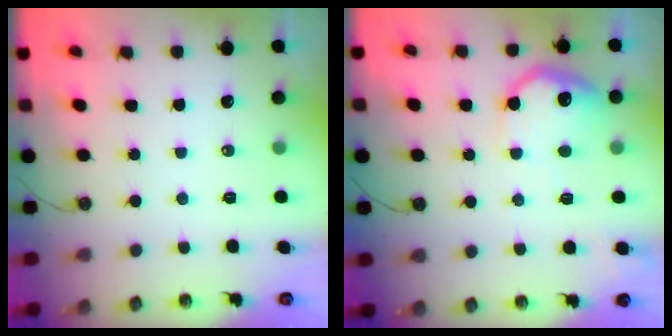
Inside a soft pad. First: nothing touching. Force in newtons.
{"total": 12.1, "press": 12.1, "slide": 0.3}